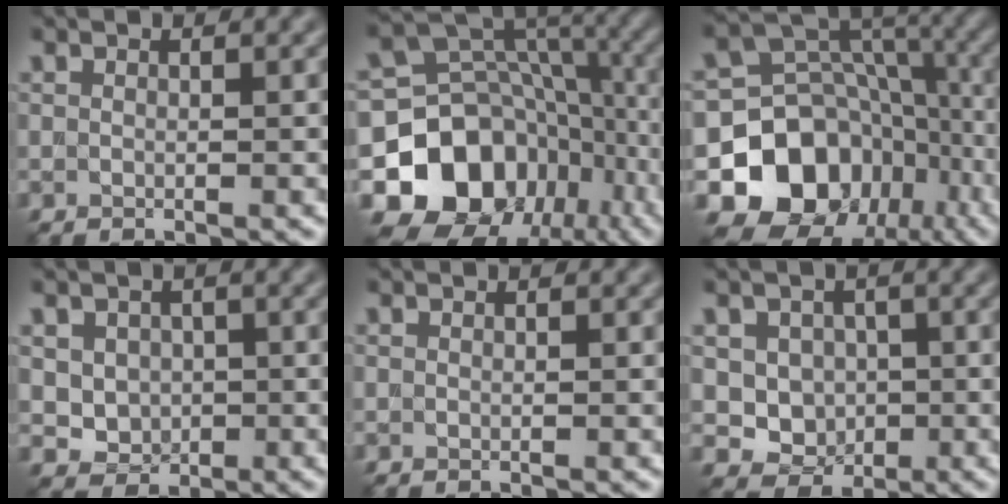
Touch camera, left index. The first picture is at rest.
{"total": 14.4, "force": [-5.6, 11.1, 7.1], "torque": [-0.138, -0.003, -0.103]}
{"total": 13.1, "force": [-5.3, 10.5, 5.9], "torque": [-0.116, 0.011, -0.099]}
{"total": 2.9, "force": [0.2, 2.6, 1.3], "torque": [-0.023, -0.006, 0.004]}
{"total": 0.0}
{"total": 4.1, "force": [0.0, 3.7, 1.8], "torque": [-0.019, -0.005, -0.010]}